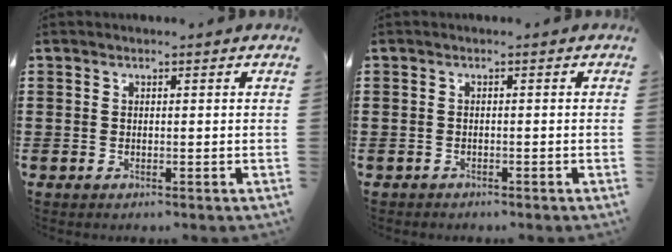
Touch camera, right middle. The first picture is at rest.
{"total": 0.8, "force": [-0.7, 0.3, -0.3], "torque": [0.004, 0.002, -0.015]}